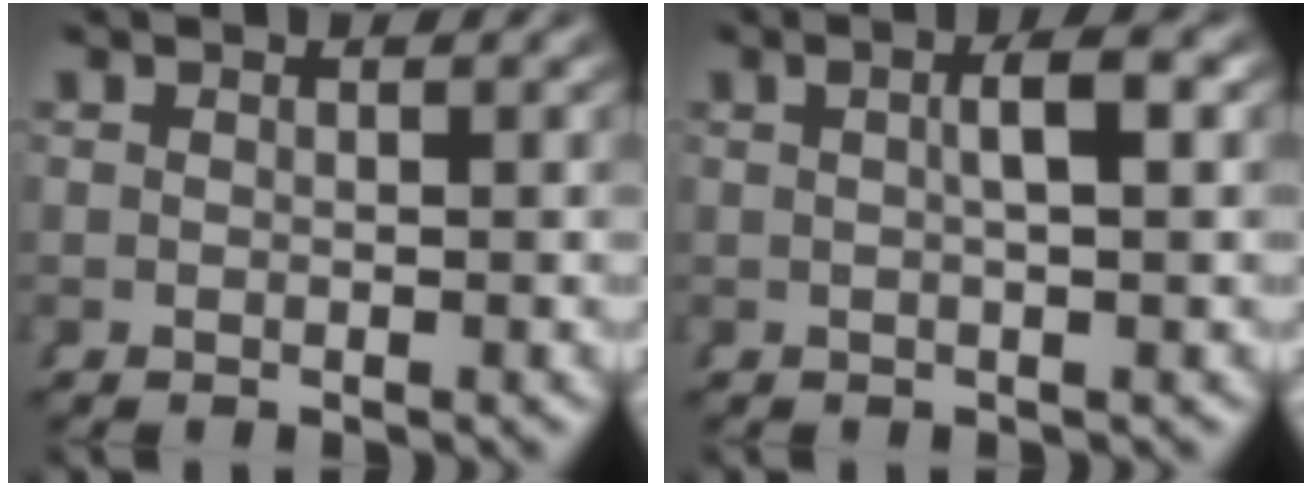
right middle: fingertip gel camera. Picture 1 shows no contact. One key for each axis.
{"total": 2.6, "fx": 0.5, "fy": -0.1, "fz": 2.6, "tx": -0.033, "ty": 0.006, "tz": 0.008}